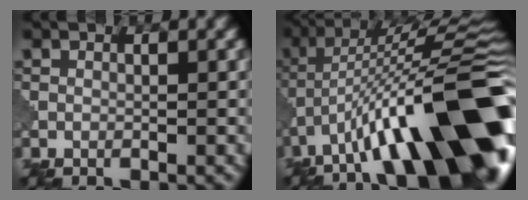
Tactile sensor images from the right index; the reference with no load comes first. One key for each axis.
{"total": 16.2, "fx": -6.9, "fy": 4.2, "fz": 14.1, "tx": -0.201, "ty": 0.038, "tz": -0.107}